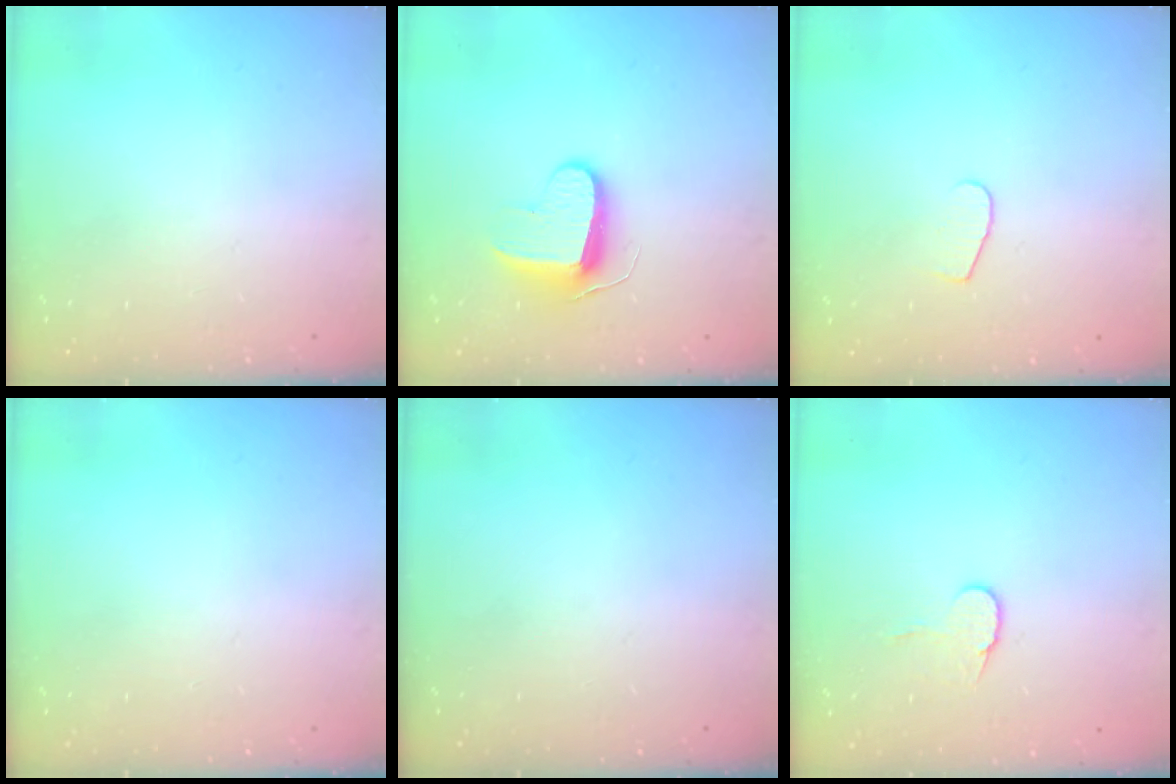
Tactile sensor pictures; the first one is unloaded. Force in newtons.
{"total": 8.8, "press": 8.7, "slide": 0.5}
{"total": 4.6, "press": 4.5, "slide": 0.4}
{"total": 0.0}
{"total": 0.0}
{"total": 7.3, "press": 7.3, "slide": 0.4}